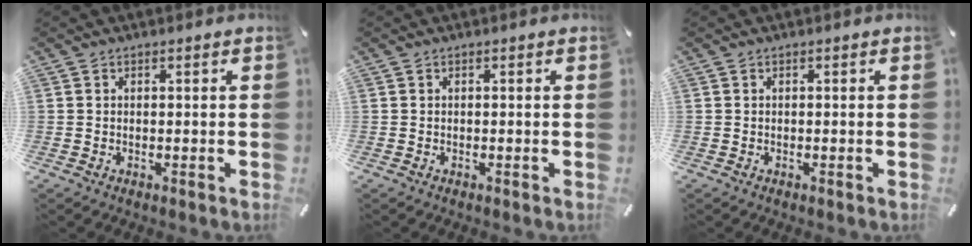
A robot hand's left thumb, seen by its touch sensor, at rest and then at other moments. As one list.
[{"total": 0.0}, {"total": 0.0}]